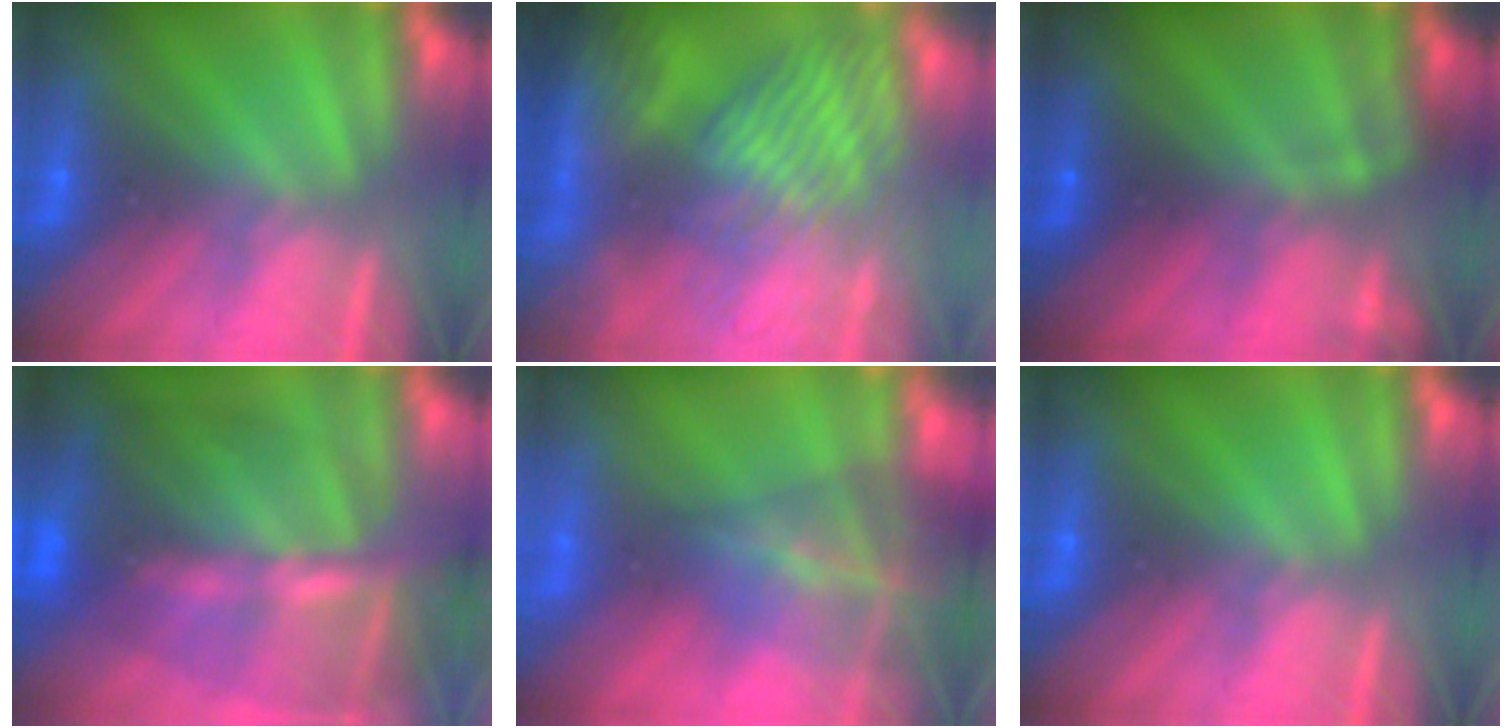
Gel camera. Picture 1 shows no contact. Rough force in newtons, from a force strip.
{"total": 6.4}
{"total": 2.4}
{"total": 11.6}
{"total": 7.6}
{"total": 0.0}